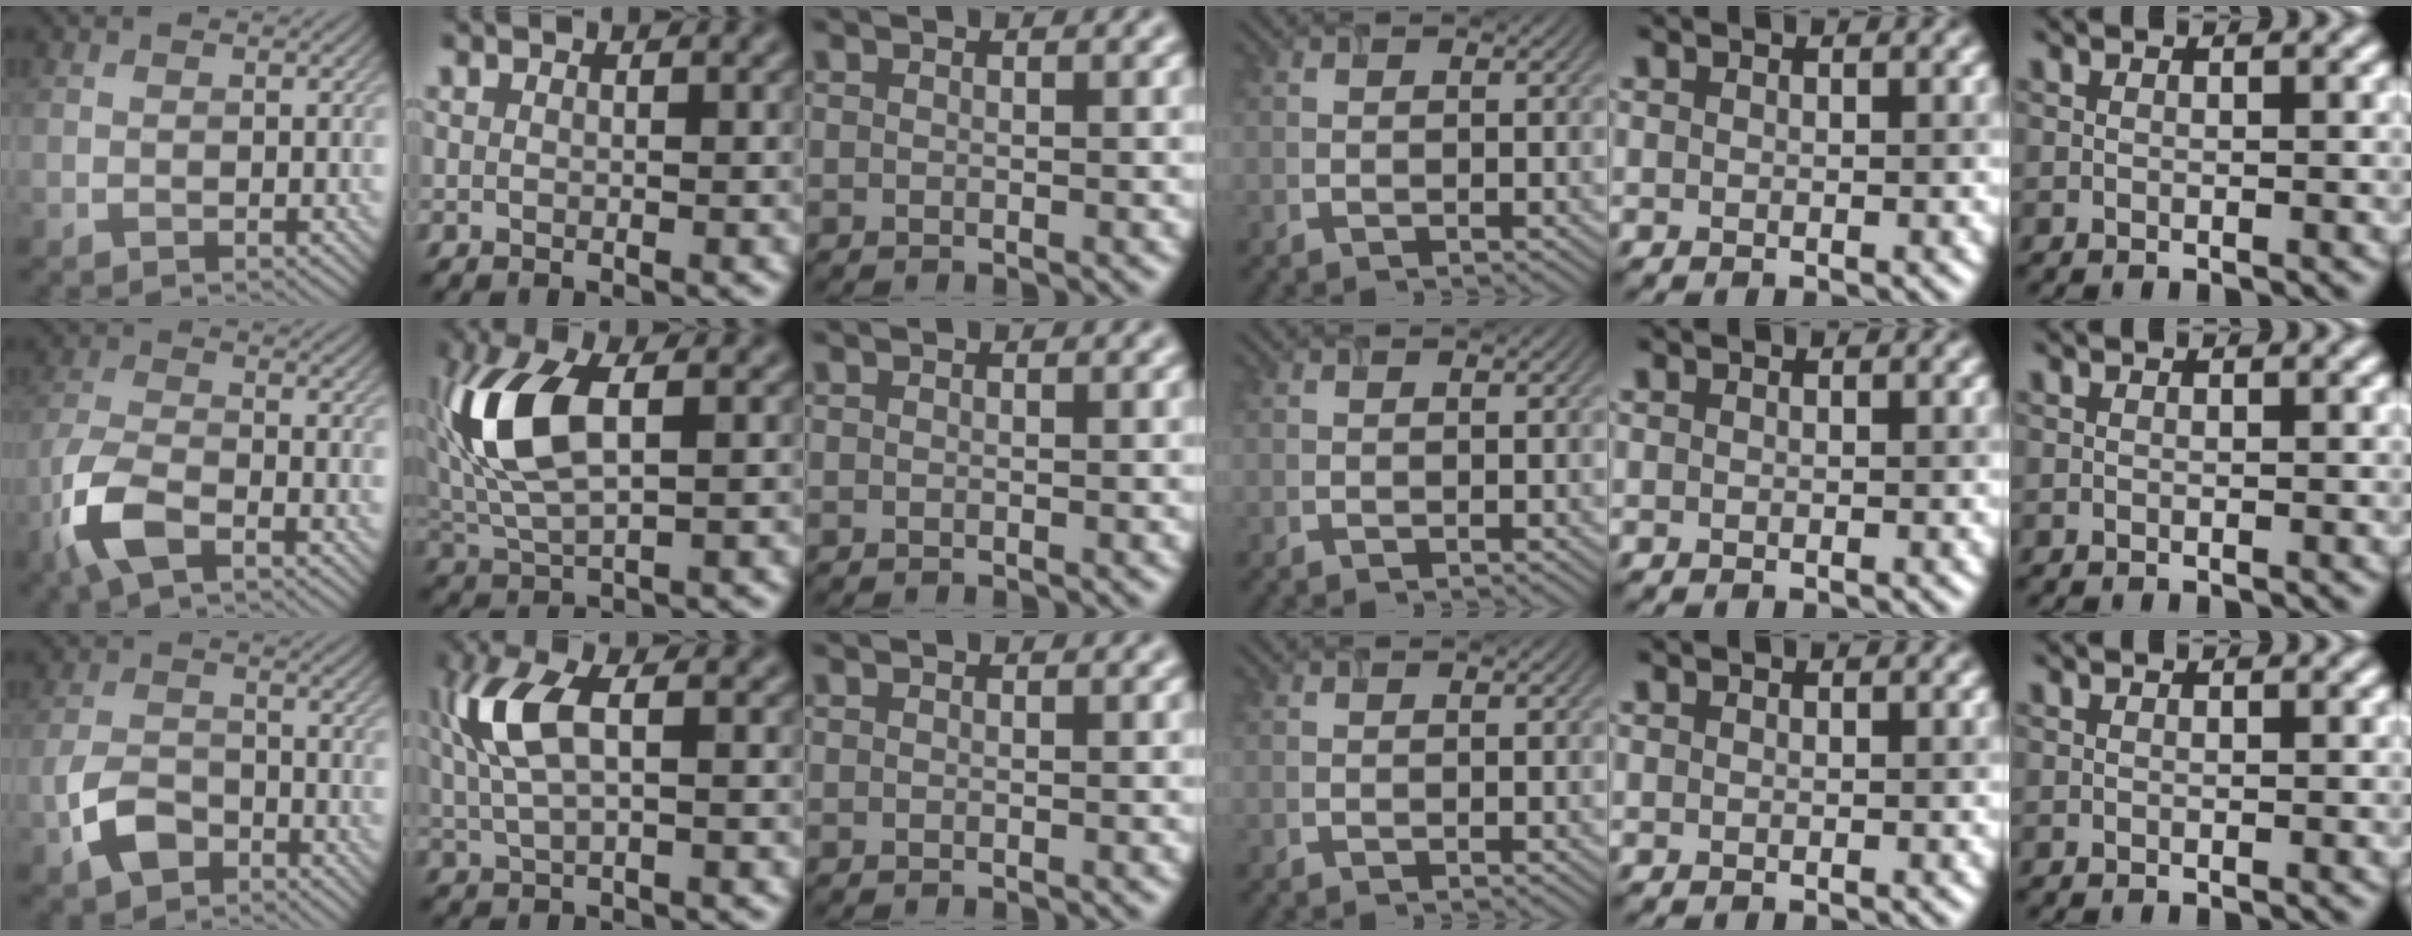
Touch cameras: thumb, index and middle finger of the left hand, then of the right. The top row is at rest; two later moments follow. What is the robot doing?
{"motion": "insert", "object": "airpods case & airpods"}